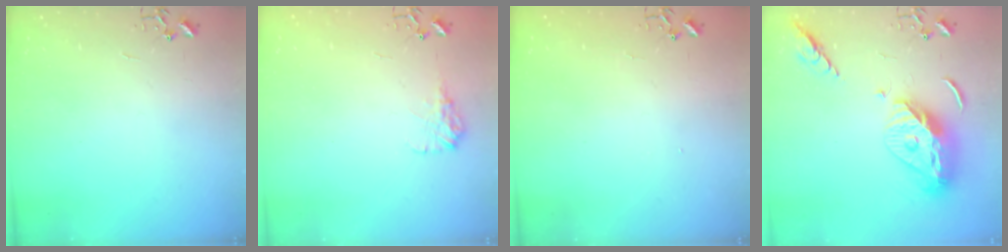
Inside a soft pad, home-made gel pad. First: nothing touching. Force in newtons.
{"total": 9.6, "press": 9.6, "slide": 0.3}
{"total": 1.3, "press": 1.2, "slide": 0.1}
{"total": 15.9, "press": 15.8, "slide": 1.5}